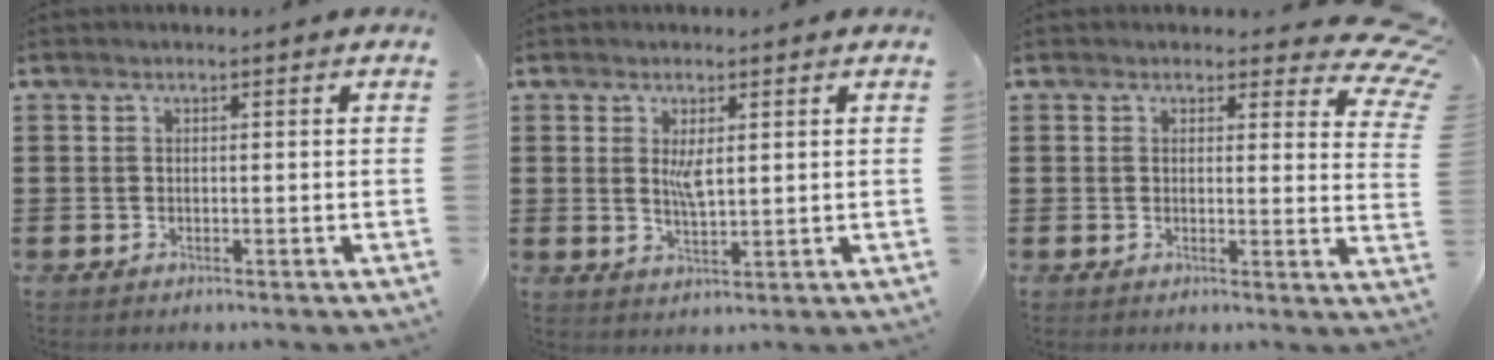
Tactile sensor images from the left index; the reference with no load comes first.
{"total": 3.1, "force": [1.0, 1.0, 2.8], "torque": [-0.058, 0.005, 0.015]}
{"total": 3.9, "force": [2.9, 1.6, 2.0], "torque": [-0.030, -0.013, 0.049]}